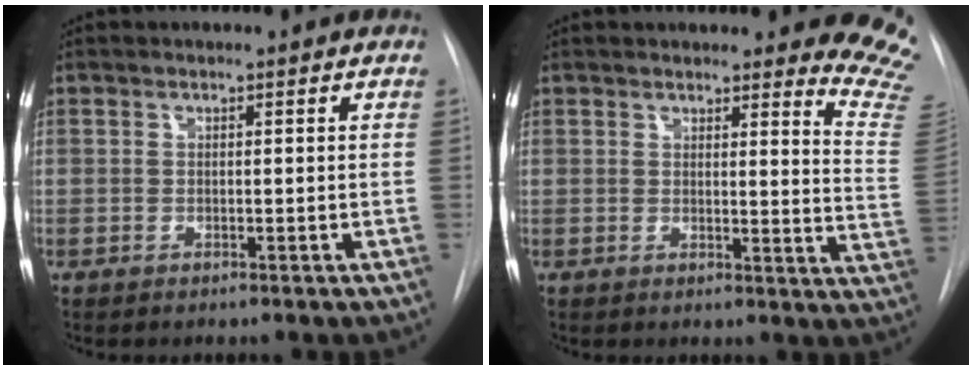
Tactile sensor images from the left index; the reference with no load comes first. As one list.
[{"total": 12.2, "force": [11.9, 1.0, 2.5], "torque": [0.008, -0.124, 0.088]}]